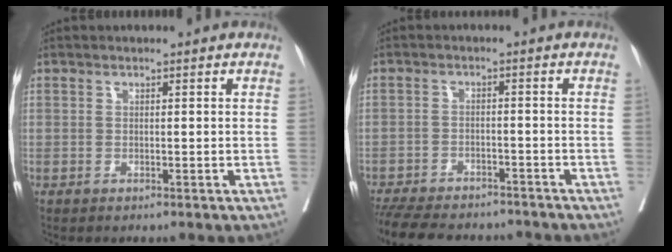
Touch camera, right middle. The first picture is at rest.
{"total": 15.6, "force": [-13.7, 4.4, 5.8], "torque": [-0.136, -0.012, -0.190]}